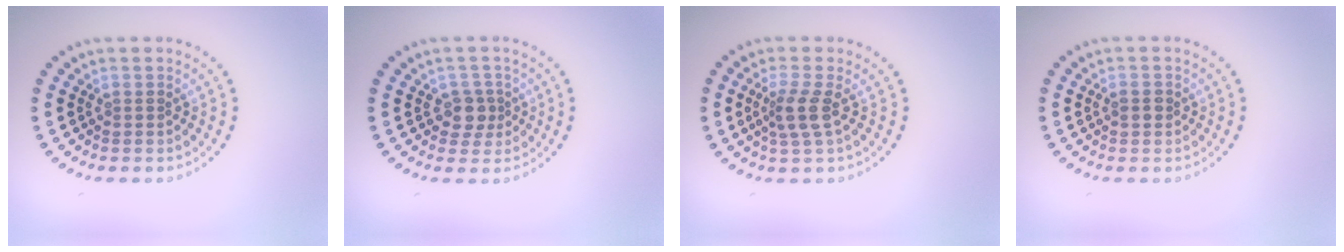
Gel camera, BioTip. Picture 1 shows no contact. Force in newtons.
{"total": 2.0, "press": 1.7, "slide": 1.0}
{"total": 2.5, "press": 2.0, "slide": 1.6}
{"total": 1.2, "press": 1.2, "slide": 0.1}